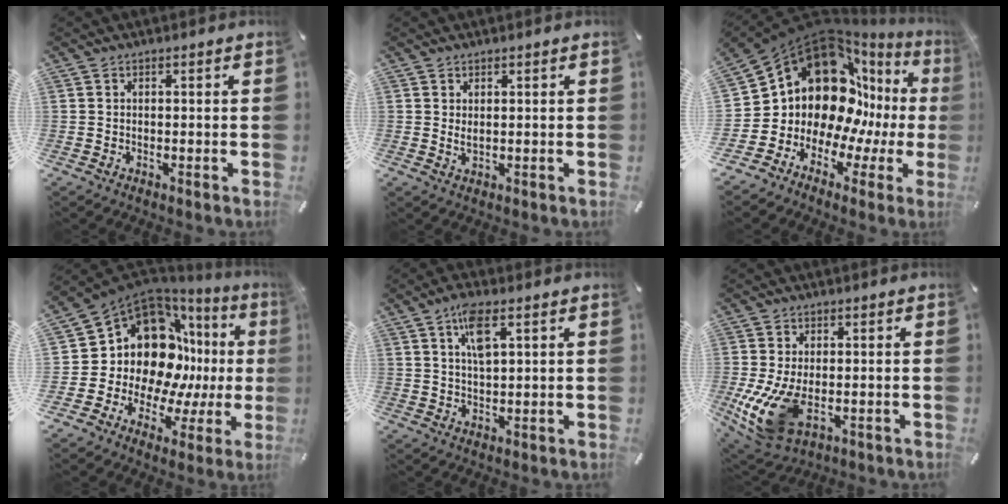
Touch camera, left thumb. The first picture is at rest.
{"total": 1.6, "force": [0.7, 0.6, 1.3], "torque": [-0.028, 0.000, 0.011]}
{"total": 17.5, "force": [6.6, 13.8, 8.4], "torque": [-0.140, -0.093, 0.129]}
{"total": 17.6, "force": [4.5, 13.8, 10.0], "torque": [-0.161, -0.065, 0.091]}
{"total": 6.6, "force": [3.1, 2.3, 5.3], "torque": [-0.105, 0.002, 0.053]}
{"total": 12.0, "force": [-2.2, 7.3, 9.3], "torque": [-0.197, -0.020, -0.036]}